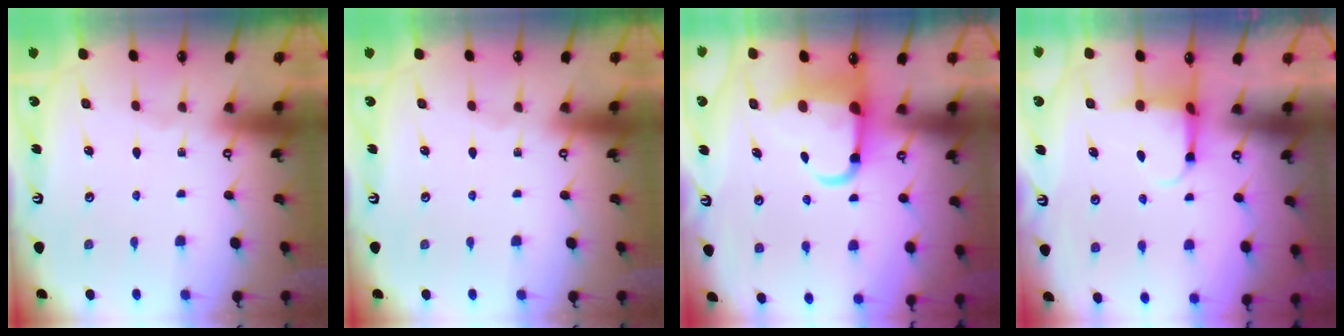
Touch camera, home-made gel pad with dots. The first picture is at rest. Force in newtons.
{"total": 0.0}
{"total": 7.4, "press": 7.2, "slide": 1.9}
{"total": 3.9, "press": 3.7, "slide": 1.4}